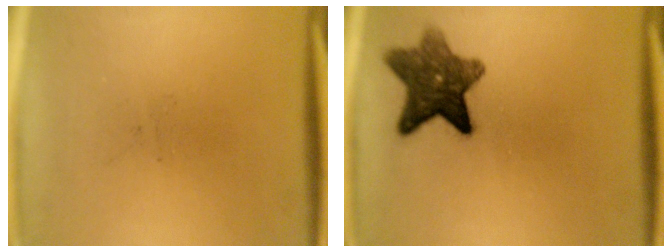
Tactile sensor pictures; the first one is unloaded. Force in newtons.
{"total": 9.3}